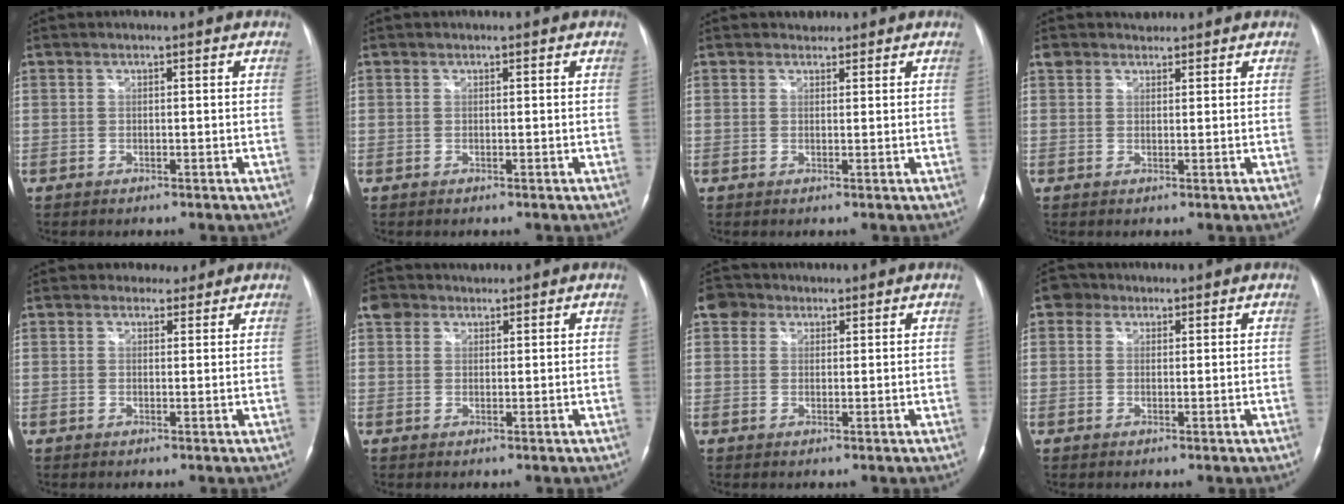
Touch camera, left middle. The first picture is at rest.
{"total": 0.0}
{"total": 1.5, "force": [1.2, 0.9, -0.1], "torque": [0.005, 0.006, 0.014]}
{"total": 2.3, "force": [1.9, 1.3, -0.2], "torque": [0.003, 0.017, 0.031]}
{"total": 2.3, "force": [1.9, 1.3, 0.0], "torque": [0.005, 0.005, 0.025]}
{"total": 2.9, "force": [2.0, 2.0, 0.3], "torque": [-0.010, 0.025, 0.036]}
{"total": 3.2, "force": [1.9, 2.6, 0.6], "torque": [-0.014, 0.019, 0.032]}
{"total": 2.6, "force": [1.3, 2.2, 0.4], "torque": [-0.006, 0.011, 0.018]}